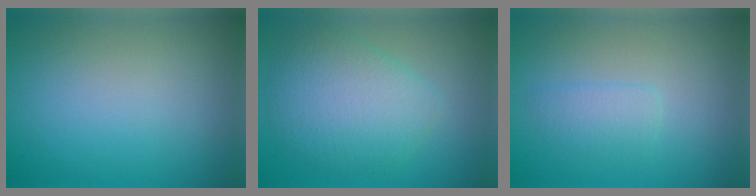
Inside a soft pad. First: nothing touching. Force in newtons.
{"total": 5.7, "press": 5.7, "slide": 0.2}
{"total": 1.6, "press": 1.6, "slide": 0.0}